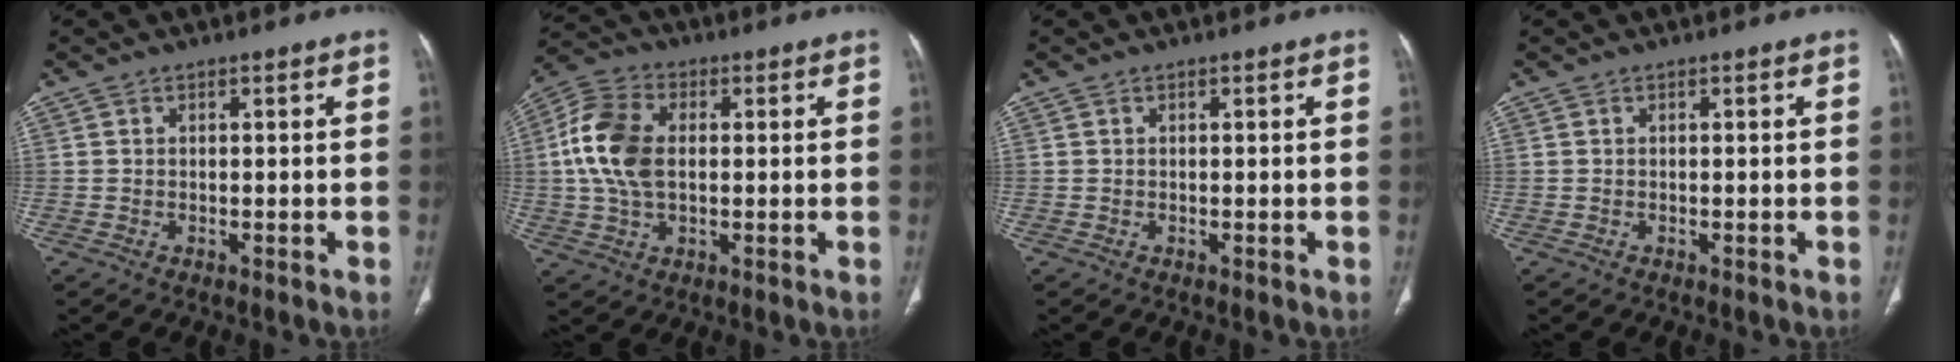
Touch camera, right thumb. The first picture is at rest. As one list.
[{"total": 11.9, "force": [1.1, 7.5, 9.2], "torque": [-0.193, 0.016, 0.016]}, {"total": 0.0}, {"total": 0.0}]